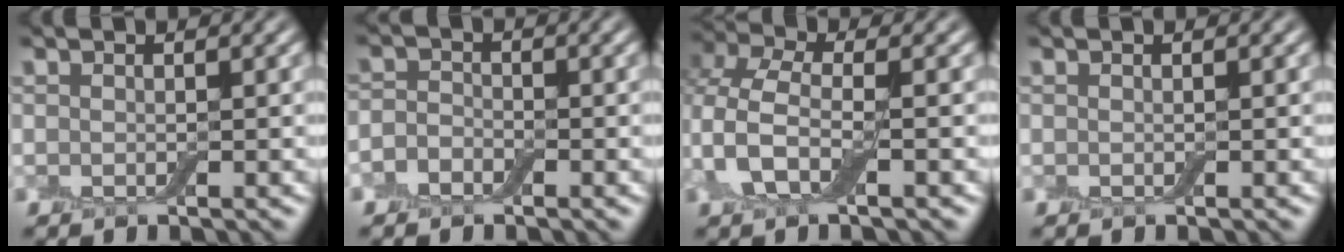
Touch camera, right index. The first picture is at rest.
{"total": 1.9, "force": [-1.1, 1.3, 0.9], "torque": [-0.010, 0.002, -0.032]}
{"total": 4.5, "force": [-0.2, 2.3, 3.9], "torque": [-0.089, 0.006, -0.013]}
{"total": 0.0}